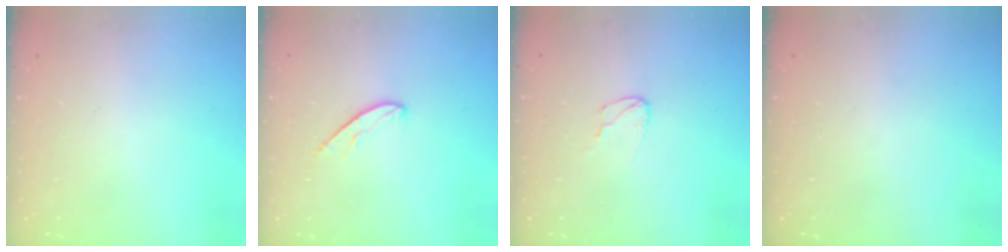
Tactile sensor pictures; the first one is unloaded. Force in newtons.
{"total": 5.4, "press": 5.4, "slide": 0.5}
{"total": 3.3, "press": 3.3, "slide": 0.3}
{"total": 0.0}